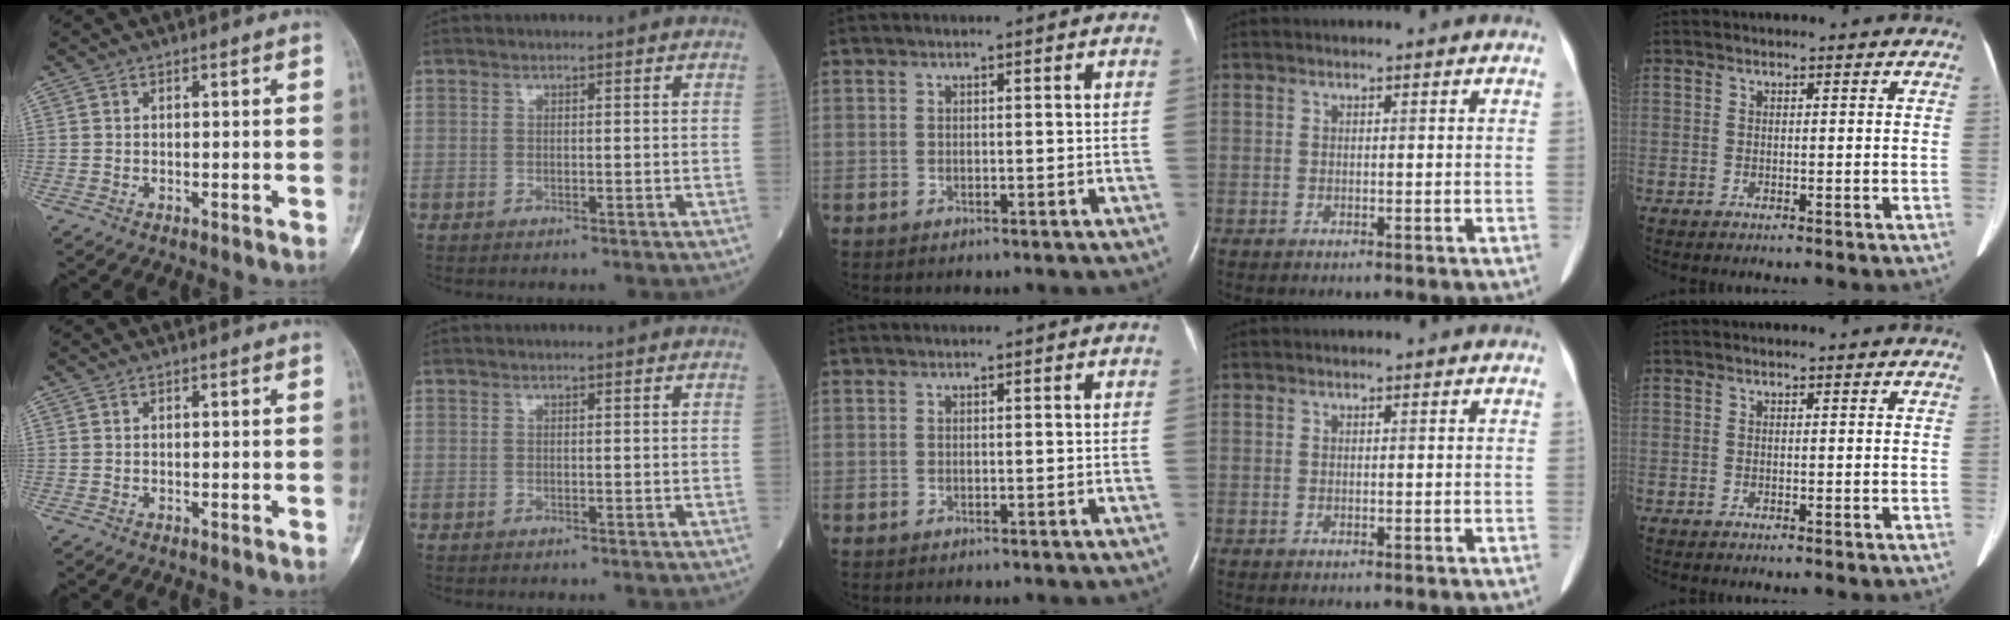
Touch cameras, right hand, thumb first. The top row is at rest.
{}